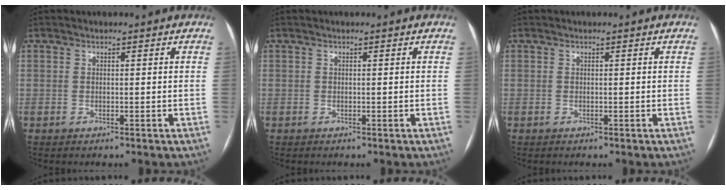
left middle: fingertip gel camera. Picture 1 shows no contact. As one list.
[{"total": 0.0}, {"total": 0.0}]